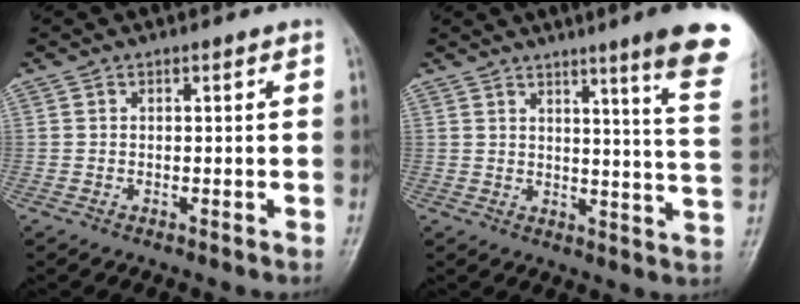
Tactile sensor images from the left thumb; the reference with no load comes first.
{"total": 15.4, "force": [10.2, 0.2, 11.5], "torque": [-0.126, -0.066, 0.113]}